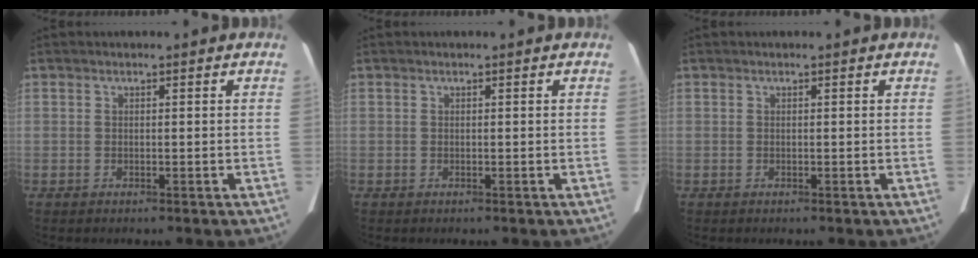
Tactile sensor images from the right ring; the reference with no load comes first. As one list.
[{"total": 0.0}, {"total": 0.0}]